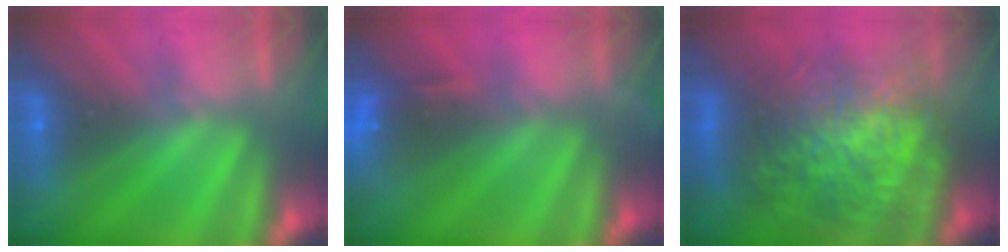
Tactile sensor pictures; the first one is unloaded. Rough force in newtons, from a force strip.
{"total": 6.6}
{"total": 8.7}